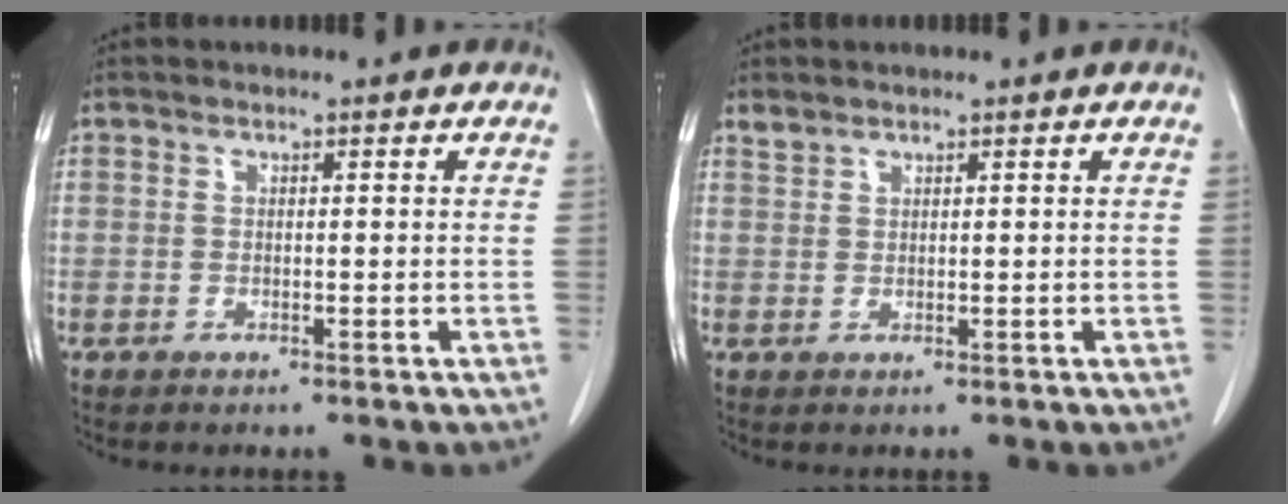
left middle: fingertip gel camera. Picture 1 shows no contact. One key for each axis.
{"total": 1.1, "fx": 1.0, "fy": 0.3, "fz": 0.1, "tx": -0.006, "ty": 0.005, "tz": 0.023}